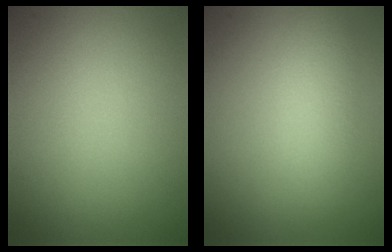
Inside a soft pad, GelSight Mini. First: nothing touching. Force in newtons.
{"total": 2.7, "press": 2.7, "slide": 0.2}